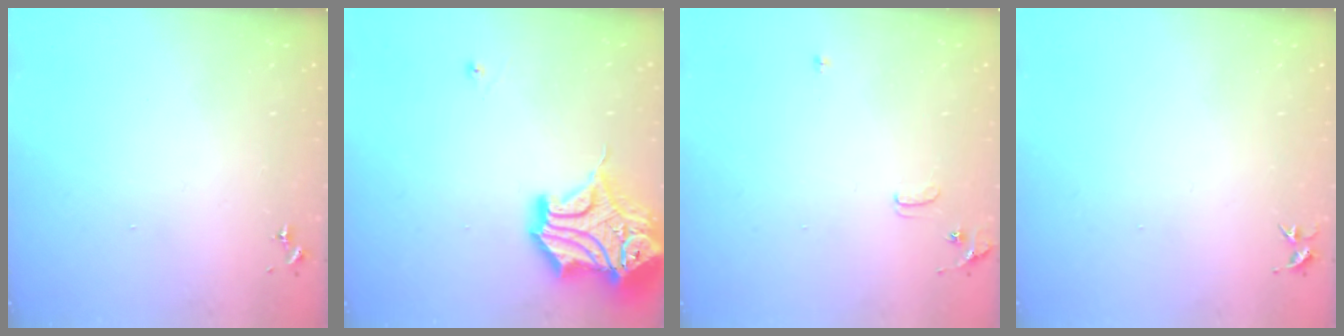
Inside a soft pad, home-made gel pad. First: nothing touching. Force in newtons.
{"total": 19.9, "press": 19.7, "slide": 3.3}
{"total": 6.1, "press": 6.0, "slide": 0.9}
{"total": 3.7, "press": 3.7, "slide": 0.4}